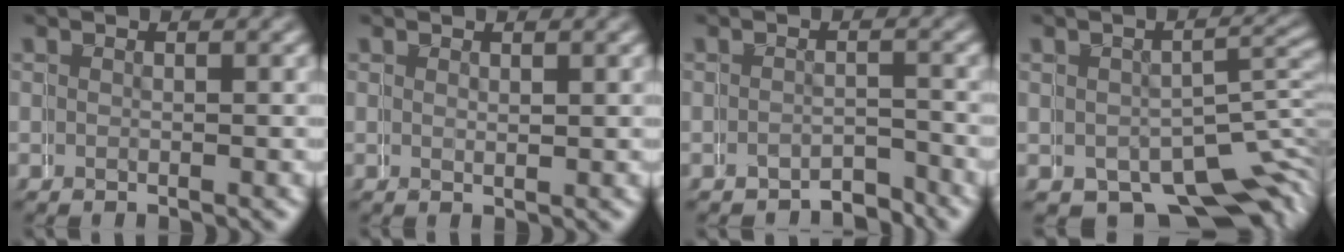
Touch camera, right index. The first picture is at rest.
{"total": 0.6, "force": [0.6, 0.0, -0.1], "torque": [0.005, 0.001, 0.011]}
{"total": 2.6, "force": [-2.4, 0.8, -0.3], "torque": [0.012, -0.006, -0.043]}
{"total": 8.4, "force": [-3.5, 5.4, 5.3], "torque": [-0.058, -0.025, -0.044]}